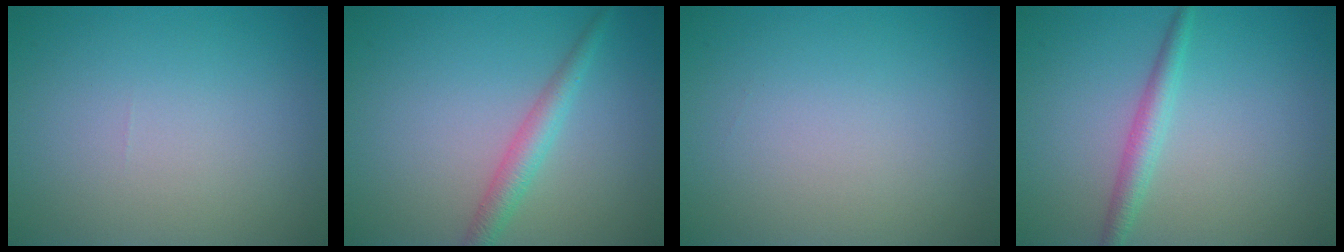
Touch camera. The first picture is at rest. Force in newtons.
{"total": 2.5, "press": 2.5, "slide": 0.1}
{"total": 0.0}
{"total": 2.1, "press": 2.1, "slide": 0.1}